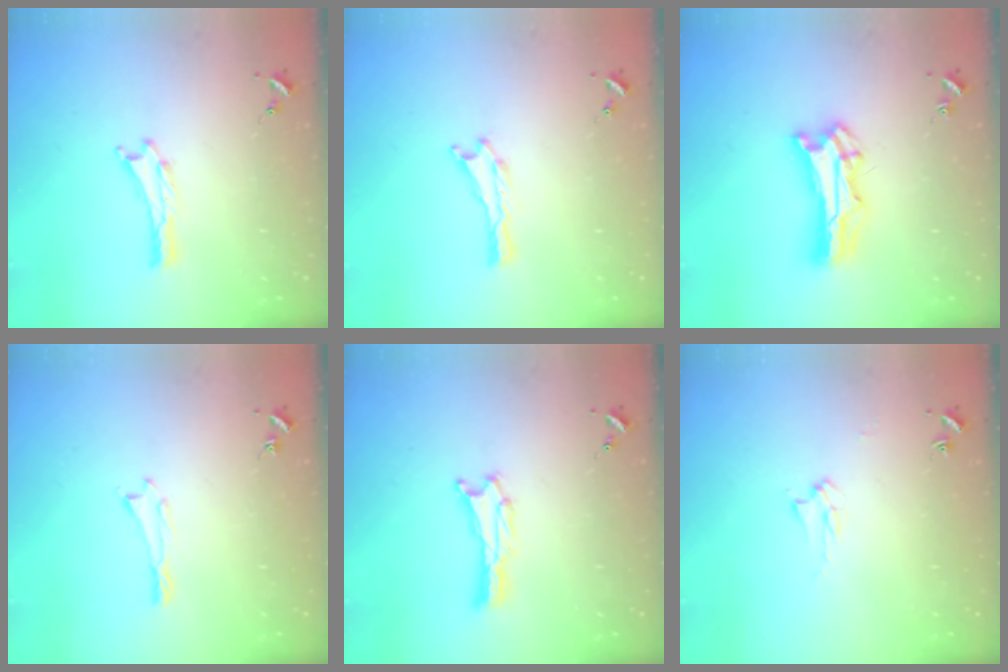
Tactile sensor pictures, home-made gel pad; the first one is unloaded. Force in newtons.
{"total": 0.0}
{"total": 9.2, "press": 9.2, "slide": 1.0}
{"total": 0.0}
{"total": 0.7, "press": 0.7, "slide": 0.1}
{"total": 2.8, "press": 2.8, "slide": 0.4}